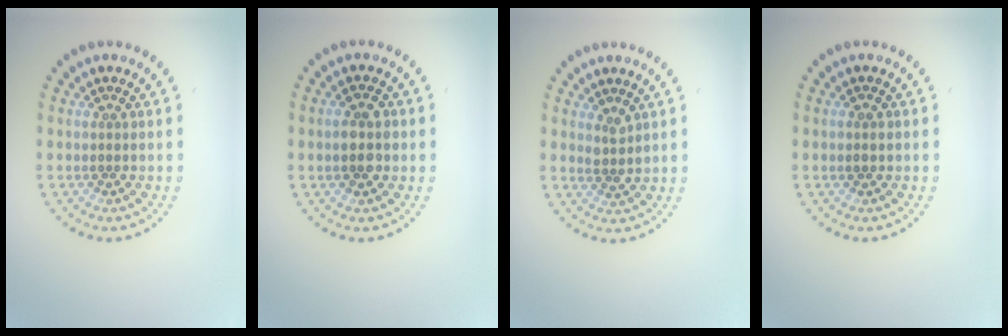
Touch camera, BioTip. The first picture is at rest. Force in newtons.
{"total": 2.3, "press": 2.3, "slide": 0.1}
{"total": 1.3, "press": 1.1, "slide": 0.8}
{"total": 0.8, "press": 0.8, "slide": 0.1}